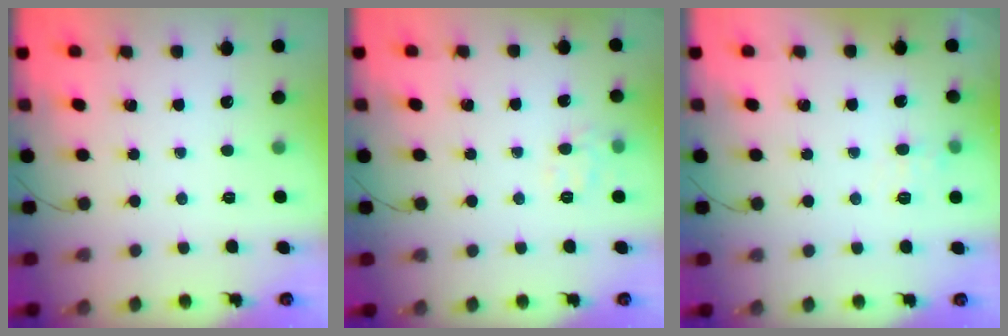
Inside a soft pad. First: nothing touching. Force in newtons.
{"total": 8.6, "press": 8.6, "slide": 1.2}
{"total": 5.5, "press": 5.2, "slide": 1.9}